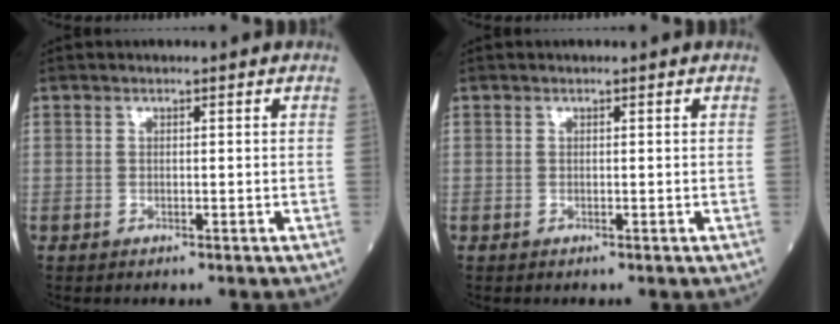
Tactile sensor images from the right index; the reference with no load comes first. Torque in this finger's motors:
{"motor_torque": [0.00, 0.00, 0.00, 0.00]}